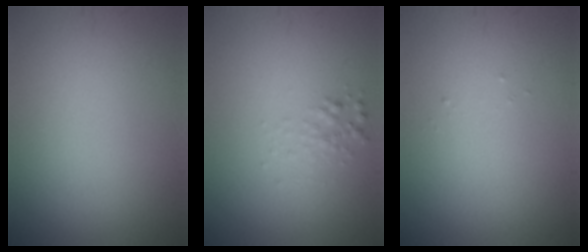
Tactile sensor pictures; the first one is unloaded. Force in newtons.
{"total": 1.2, "press": 1.2, "slide": 0.0}
{"total": 0.0}